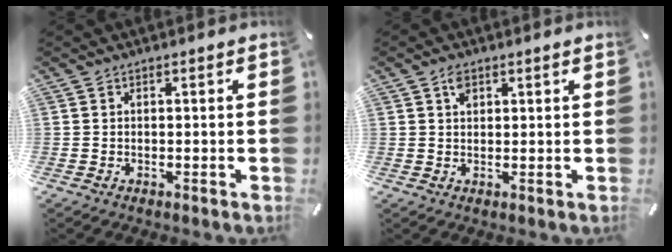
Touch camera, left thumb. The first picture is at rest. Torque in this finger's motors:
{"motor_torque": [0.31, 0.22, 0.18, -0.20, 0.09]}